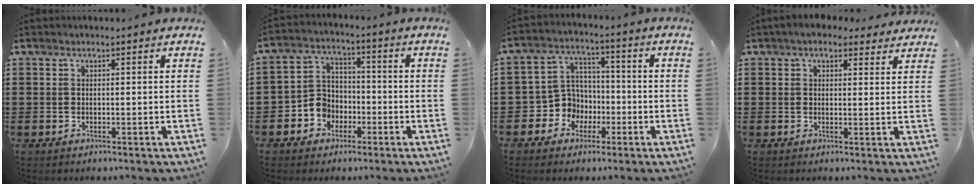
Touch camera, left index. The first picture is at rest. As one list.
[{"total": 5.8, "force": [-2.5, 5.0, 1.4], "torque": [-0.053, 0.010, -0.051]}, {"total": 7.2, "force": [-1.7, 6.8, 1.9], "torque": [-0.077, 0.004, -0.035]}, {"total": 3.5, "force": [2.7, 1.8, 1.3], "torque": [-0.035, 0.002, 0.049]}]